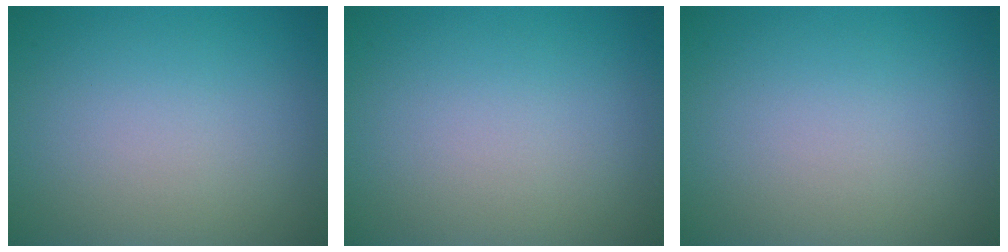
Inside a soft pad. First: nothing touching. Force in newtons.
{"total": 0.0}
{"total": 0.0}